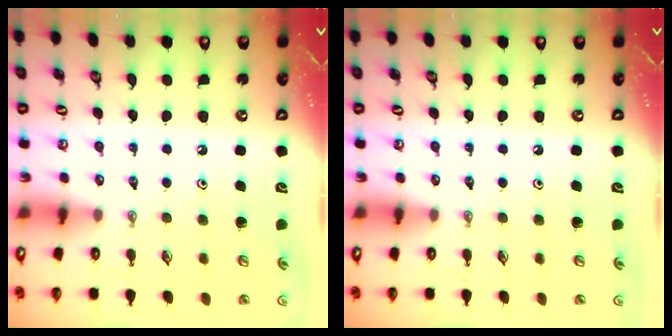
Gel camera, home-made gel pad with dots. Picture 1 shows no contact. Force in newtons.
{"total": 0.0}